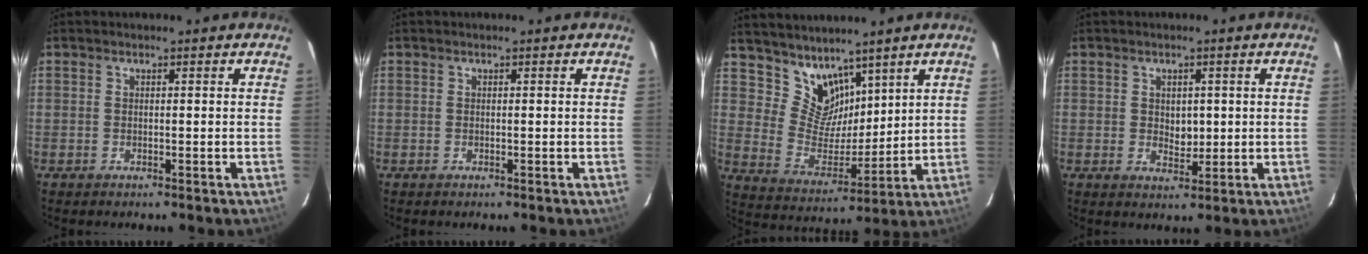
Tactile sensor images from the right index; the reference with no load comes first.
{"total": 0.0}
{"total": 9.7, "force": [7.5, 5.5, 2.6], "torque": [-0.041, -0.002, 0.155]}
{"total": 3.5, "force": [0.4, 2.8, 2.2], "torque": [-0.032, 0.000, 0.008]}